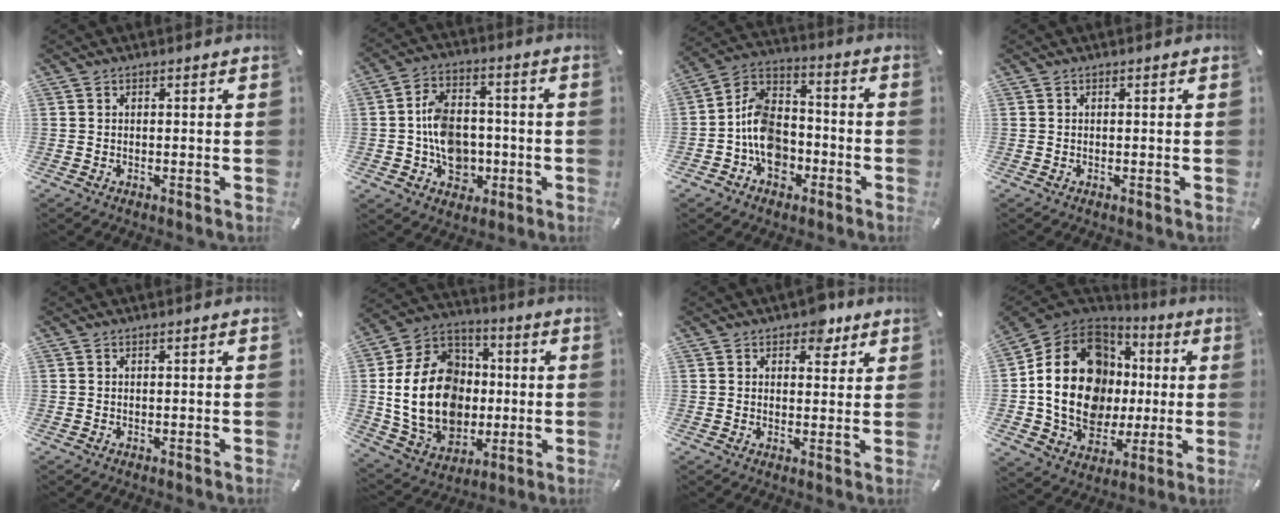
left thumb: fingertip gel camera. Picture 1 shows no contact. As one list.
[{"total": 11.5, "force": [-2.1, 9.4, 6.3], "torque": [-0.108, 0.023, -0.031]}, {"total": 11.8, "force": [-4.5, 9.1, 6.0], "torque": [-0.138, 0.027, -0.084]}, {"total": 0.0}, {"total": 0.0}, {"total": 22.6, "force": [-1.4, 17.6, 14.1], "torque": [-0.297, 0.017, -0.012]}, {"total": 5.5, "force": [3.5, 3.5, 2.5], "torque": [-0.012, -0.012, 0.053]}, {"total": 20.8, "force": [0.8, 16.8, 12.2], "torque": [-0.242, -0.007, 0.021]}]